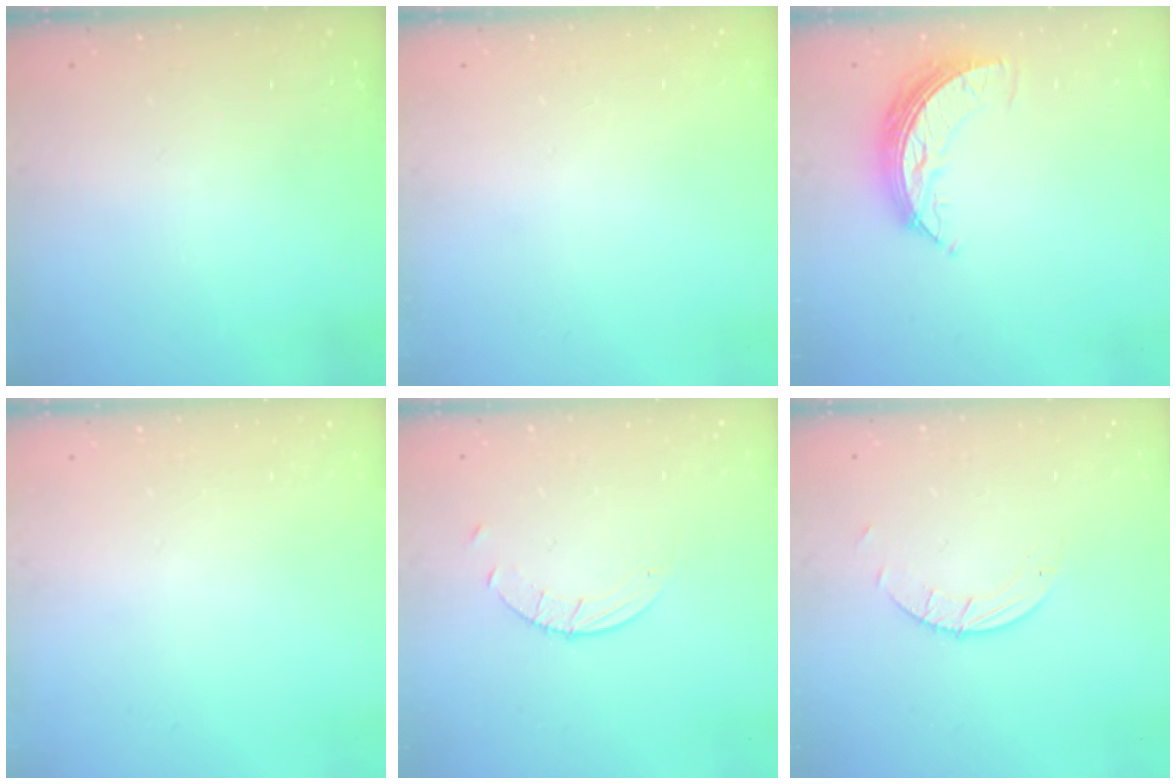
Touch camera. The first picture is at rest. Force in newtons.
{"total": 0.0}
{"total": 8.4, "press": 8.4, "slide": 0.7}
{"total": 0.0}
{"total": 4.6, "press": 4.5, "slide": 0.5}
{"total": 1.9, "press": 1.9, "slide": 0.1}